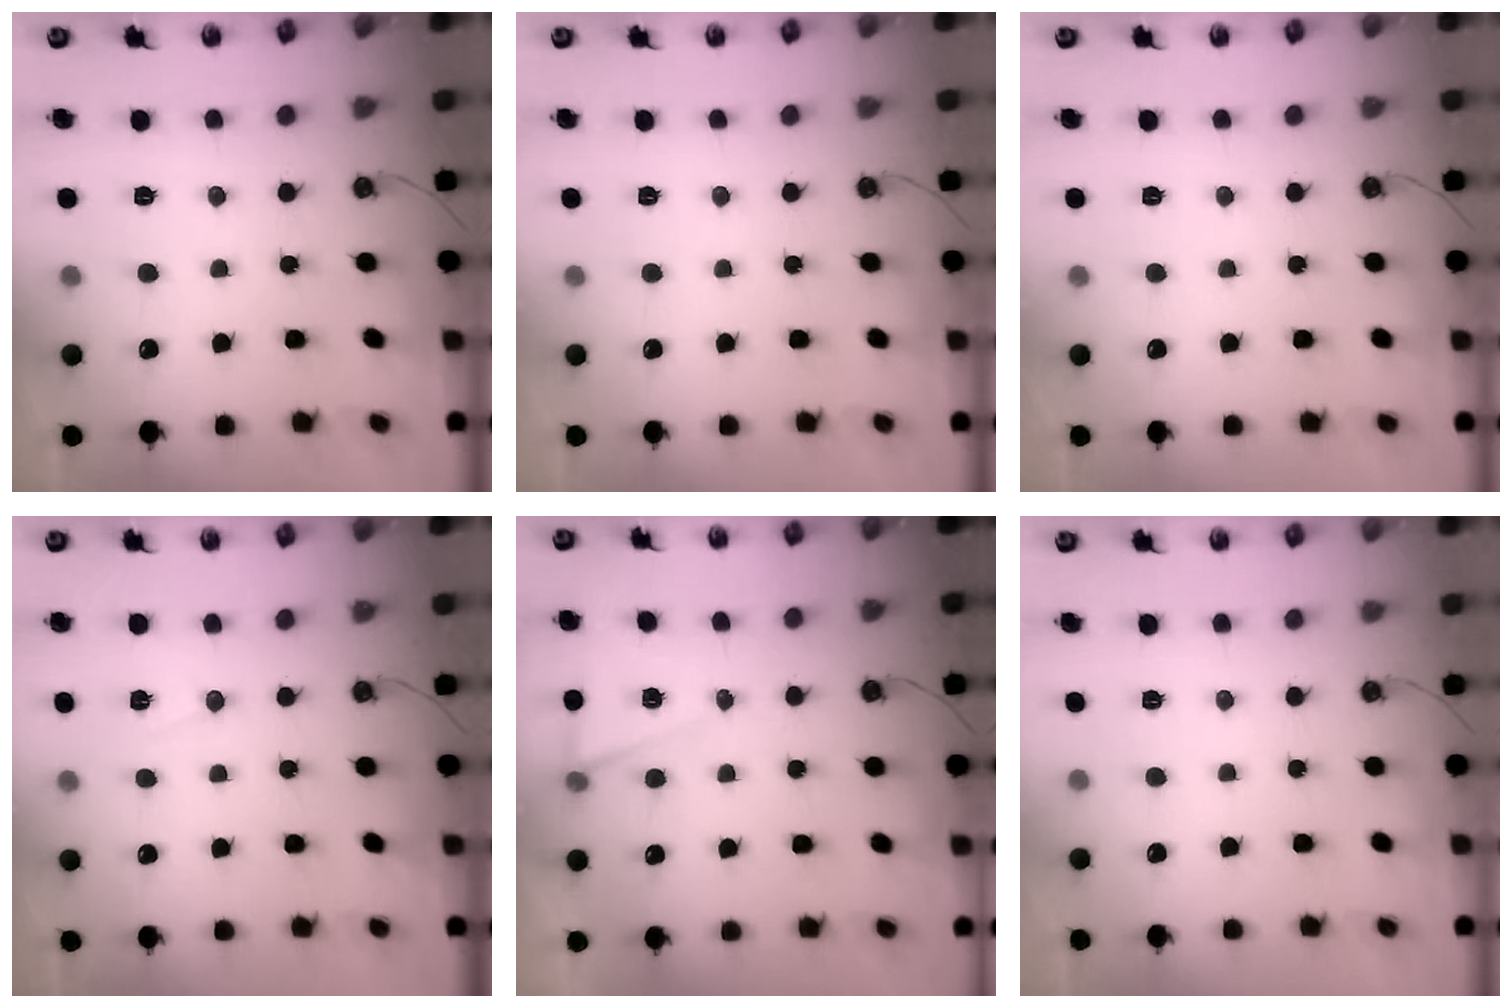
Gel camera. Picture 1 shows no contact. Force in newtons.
{"total": 0.0}
{"total": 0.0}
{"total": 6.1, "press": 5.3, "slide": 2.9}
{"total": 7.1, "press": 5.2, "slide": 4.8}
{"total": 1.5, "press": 0.2, "slide": 1.5}